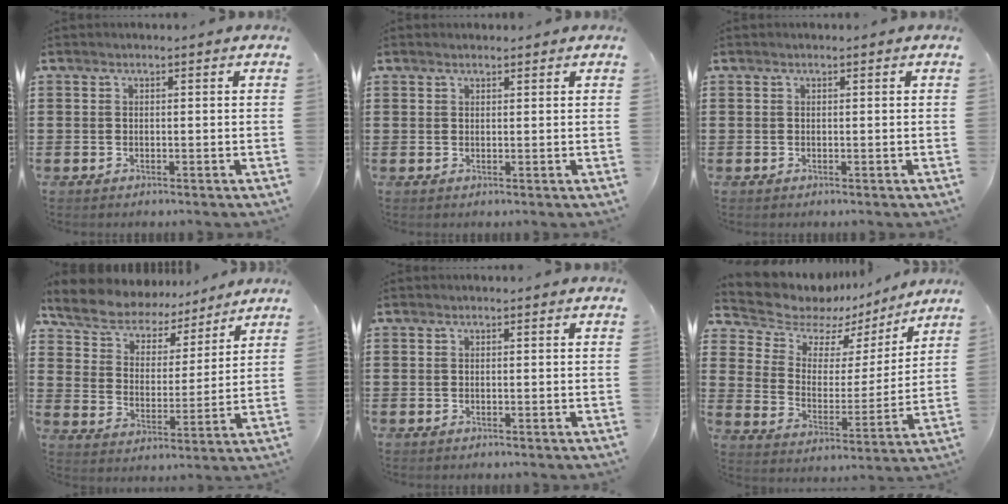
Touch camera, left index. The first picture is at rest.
{"total": 0.9, "force": [0.9, 0.2, 0.2], "torque": [-0.005, 0.002, 0.017]}
{"total": 0.0}
{"total": 6.9, "force": [6.6, 1.9, 0.8], "torque": [-0.054, -0.041, 0.116]}
{"total": 0.0}
{"total": 7.3, "force": [6.1, 3.8, 1.1], "torque": [-0.056, -0.047, 0.105]}